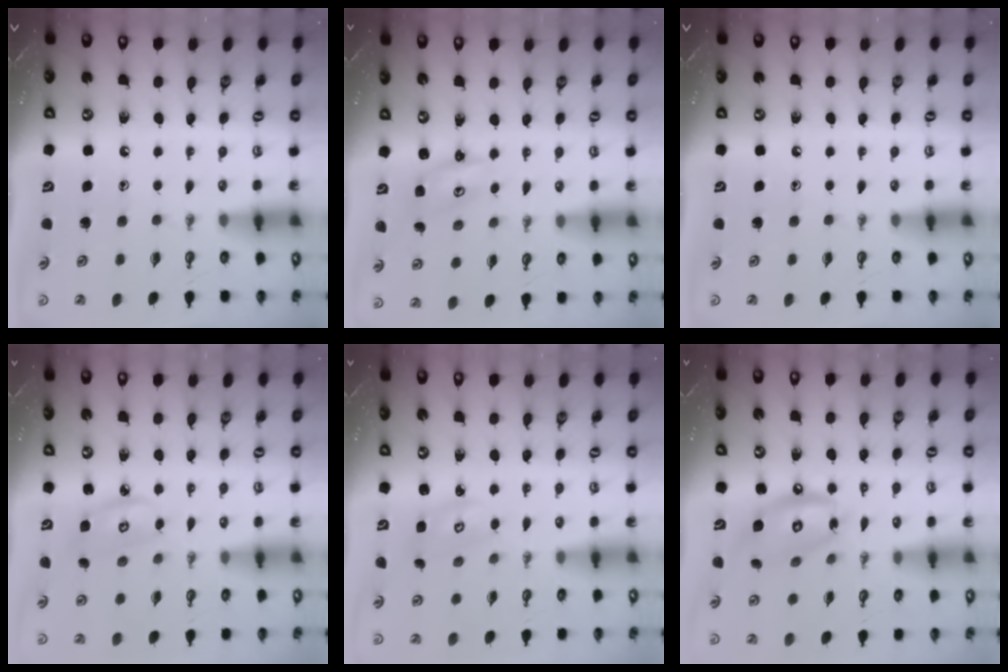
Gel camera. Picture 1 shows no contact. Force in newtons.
{"total": 2.6, "press": 2.6, "slide": 0.2}
{"total": 0.0}
{"total": 4.2, "press": 4.2, "slide": 0.3}
{"total": 2.8, "press": 2.8, "slide": 0.3}
{"total": 12.3, "press": 12.3, "slide": 1.1}